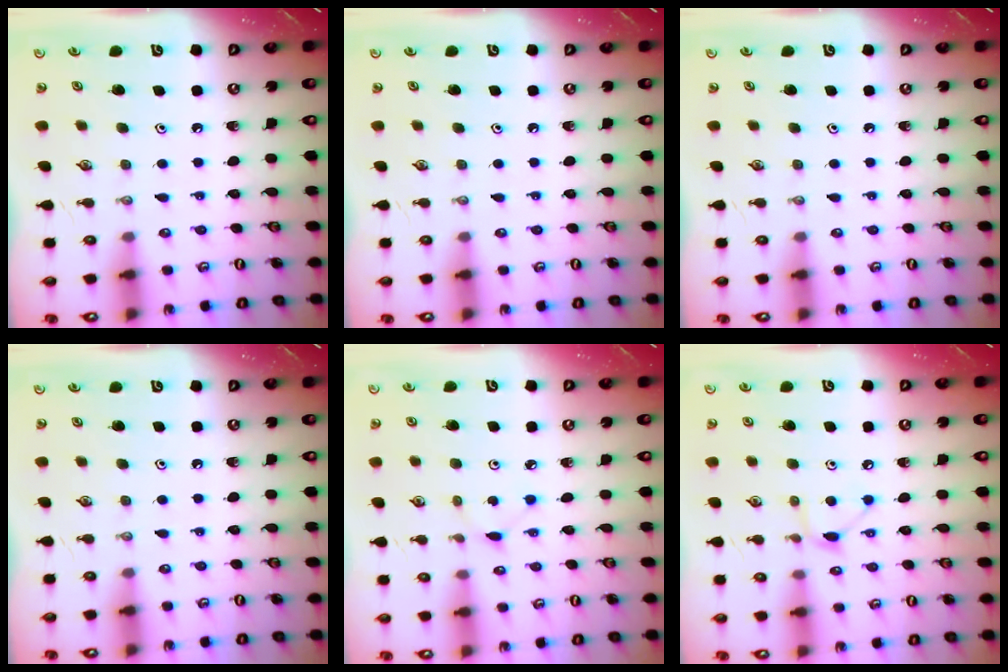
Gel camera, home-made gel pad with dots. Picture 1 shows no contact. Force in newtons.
{"total": 0.0}
{"total": 0.0}
{"total": 0.0}
{"total": 2.8, "press": 2.8, "slide": 0.4}
{"total": 7.4, "press": 7.4, "slide": 0.6}